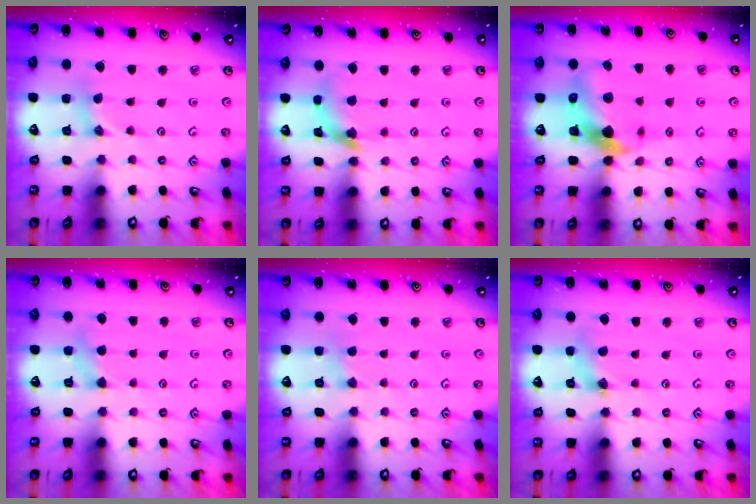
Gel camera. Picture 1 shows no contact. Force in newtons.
{"total": 9.0, "press": 8.9, "slide": 0.9}
{"total": 10.1, "press": 10.0, "slide": 1.5}
{"total": 4.8, "press": 4.7, "slide": 0.7}
{"total": 1.2, "press": 1.2, "slide": 0.3}
{"total": 2.5, "press": 2.4, "slide": 0.3}